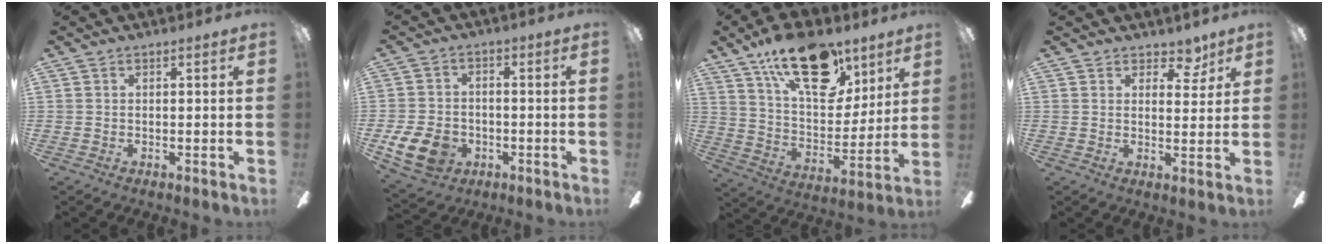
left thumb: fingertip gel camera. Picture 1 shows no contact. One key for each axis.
{"total": 10.6, "fx": -4.2, "fy": 7.9, "fz": 5.8, "tx": -0.131, "ty": 0.025, "tz": -0.076}
{"total": 23.2, "fx": 14.1, "fy": 11.7, "fz": 14.3, "tx": -0.211, "ty": -0.072, "tz": 0.244}
{"total": 5.4, "fx": 4.1, "fy": 2.9, "fz": 2.0, "tx": -0.011, "ty": -0.020, "tz": 0.069}